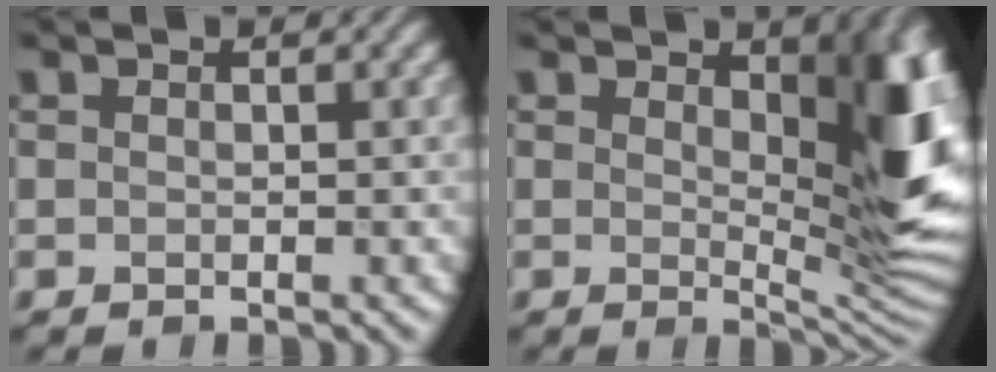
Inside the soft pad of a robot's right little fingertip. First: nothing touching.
{"total": 10.1, "force": [2.1, 3.7, 9.1], "torque": [-0.107, -0.007, 0.037]}